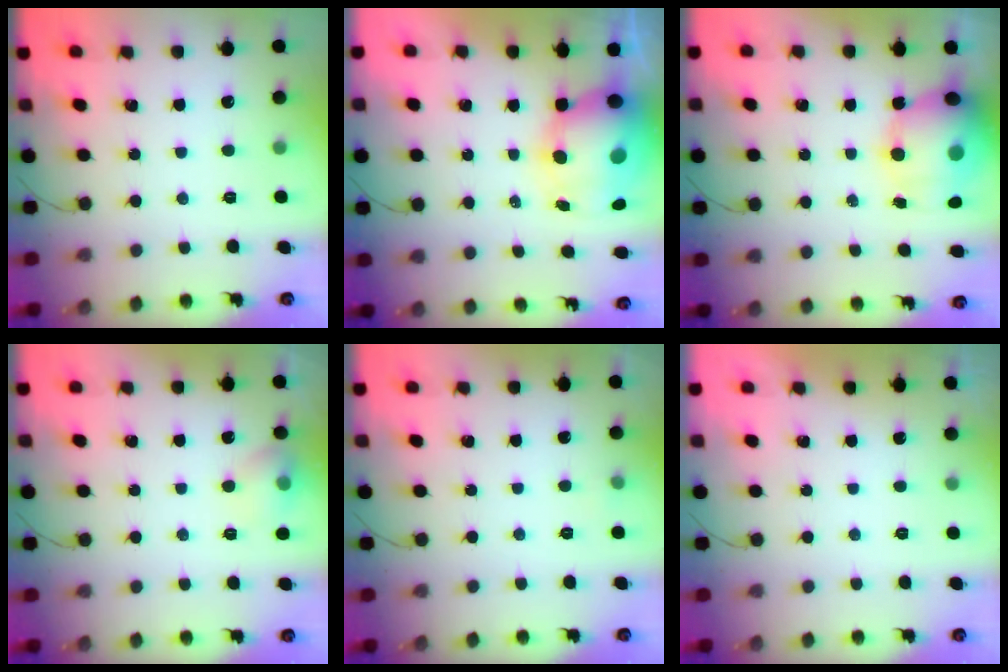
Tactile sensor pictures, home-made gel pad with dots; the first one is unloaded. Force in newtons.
{"total": 12.4, "press": 12.0, "slide": 3.2}
{"total": 17.8, "press": 17.3, "slide": 4.0}
{"total": 8.5, "press": 8.3, "slide": 1.5}
{"total": 3.4, "press": 2.5, "slide": 2.3}
{"total": 0.0}